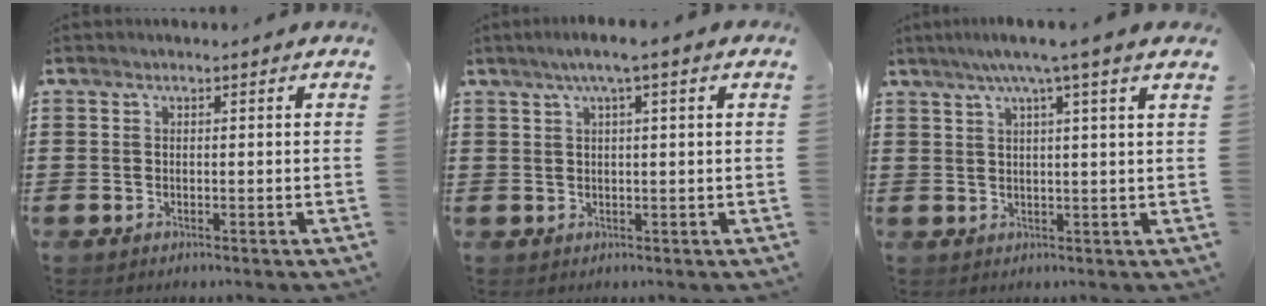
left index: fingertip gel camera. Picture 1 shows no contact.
{"total": 2.8, "force": [1.1, -0.1, 2.5], "torque": [-0.049, 0.000, 0.018]}
{"total": 4.5, "force": [2.8, -0.8, 3.5], "torque": [-0.074, -0.003, 0.045]}